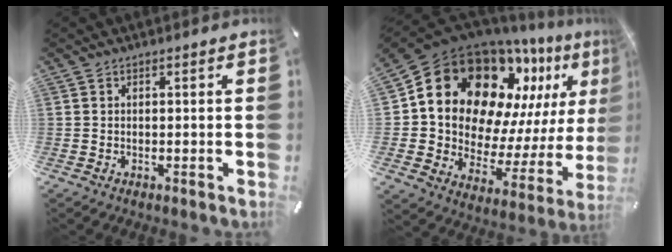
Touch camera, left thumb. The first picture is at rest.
{"total": 18.9, "force": [10.8, 13.0, 8.4], "torque": [-0.144, -0.106, 0.207]}